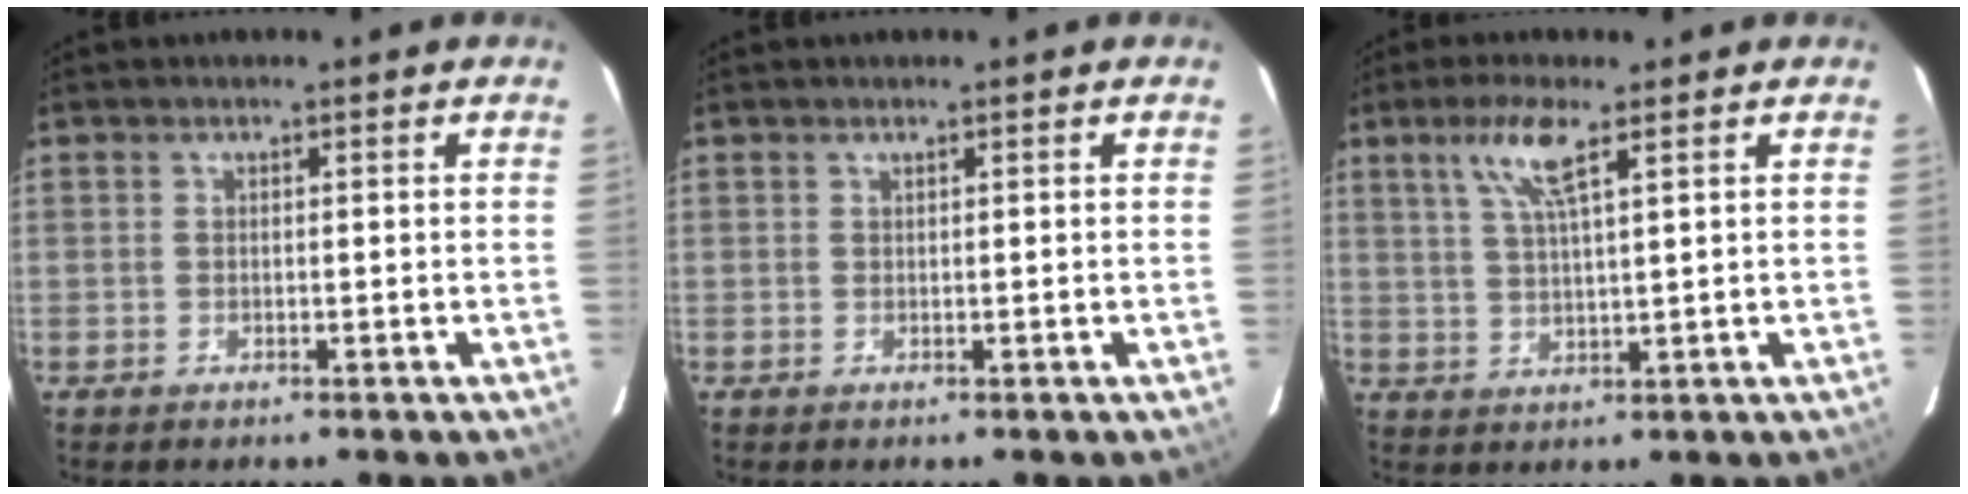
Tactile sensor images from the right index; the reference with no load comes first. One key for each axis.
{"total": 0.0}
{"total": 6.3, "fx": 3.5, "fy": 0.7, "fz": 5.2, "tx": -0.105, "ty": 0.004, "tz": 0.069}